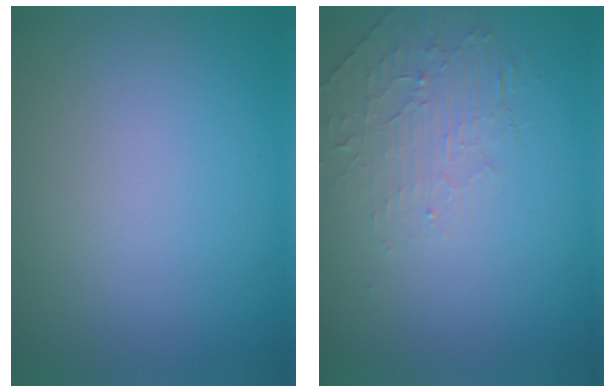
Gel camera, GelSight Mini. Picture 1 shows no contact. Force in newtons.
{"total": 2.0, "press": 0.9, "slide": 1.8}